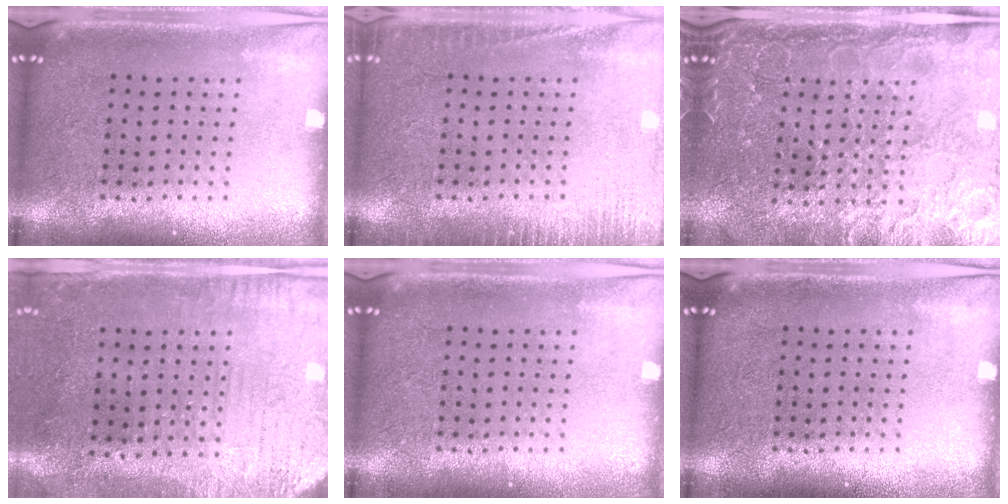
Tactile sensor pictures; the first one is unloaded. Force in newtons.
{"total": 2.4, "press": 2.4, "slide": 0.4}
{"total": 4.1, "press": 3.9, "slide": 1.3}
{"total": 3.1, "press": 2.5, "slide": 1.8}
{"total": 0.0}
{"total": 0.0}